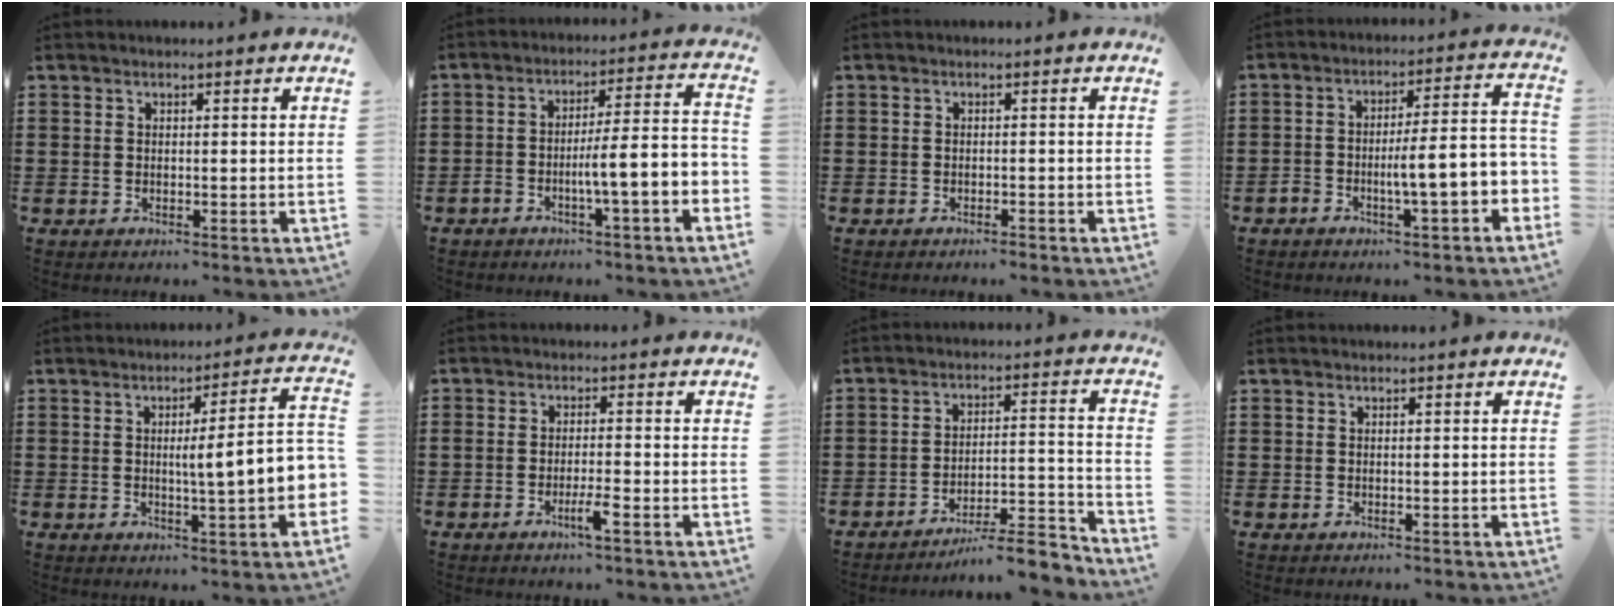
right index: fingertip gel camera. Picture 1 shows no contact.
{"total": 6.8, "force": [-3.3, 0.3, 5.9], "torque": [-0.100, -0.009, -0.064]}
{"total": 0.8, "force": [-0.8, 0.0, 0.1], "torque": [-0.005, -0.002, -0.017]}
{"total": 7.7, "force": [-3.2, 1.4, 6.8], "torque": [-0.105, -0.005, -0.058]}
{"total": 8.0, "force": [-0.2, 0.5, 8.0], "torque": [-0.124, -0.016, -0.012]}
{"total": 3.1, "force": [-1.8, 0.0, 2.6], "torque": [-0.049, -0.008, -0.035]}
{"total": 7.4, "force": [-6.8, 0.4, 3.1], "torque": [-0.042, 0.004, -0.128]}
{"total": 0.0}